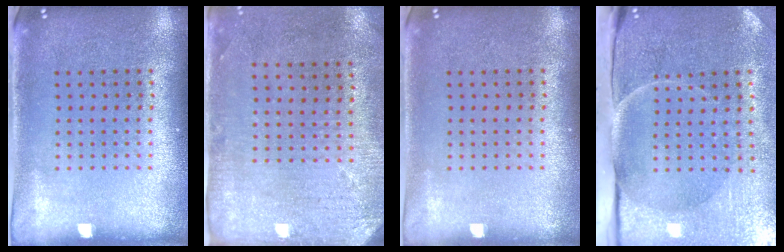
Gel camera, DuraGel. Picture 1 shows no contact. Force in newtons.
{"total": 2.9, "press": 2.4, "slide": 1.7}
{"total": 0.0}
{"total": 5.1, "press": 4.1, "slide": 3.0}